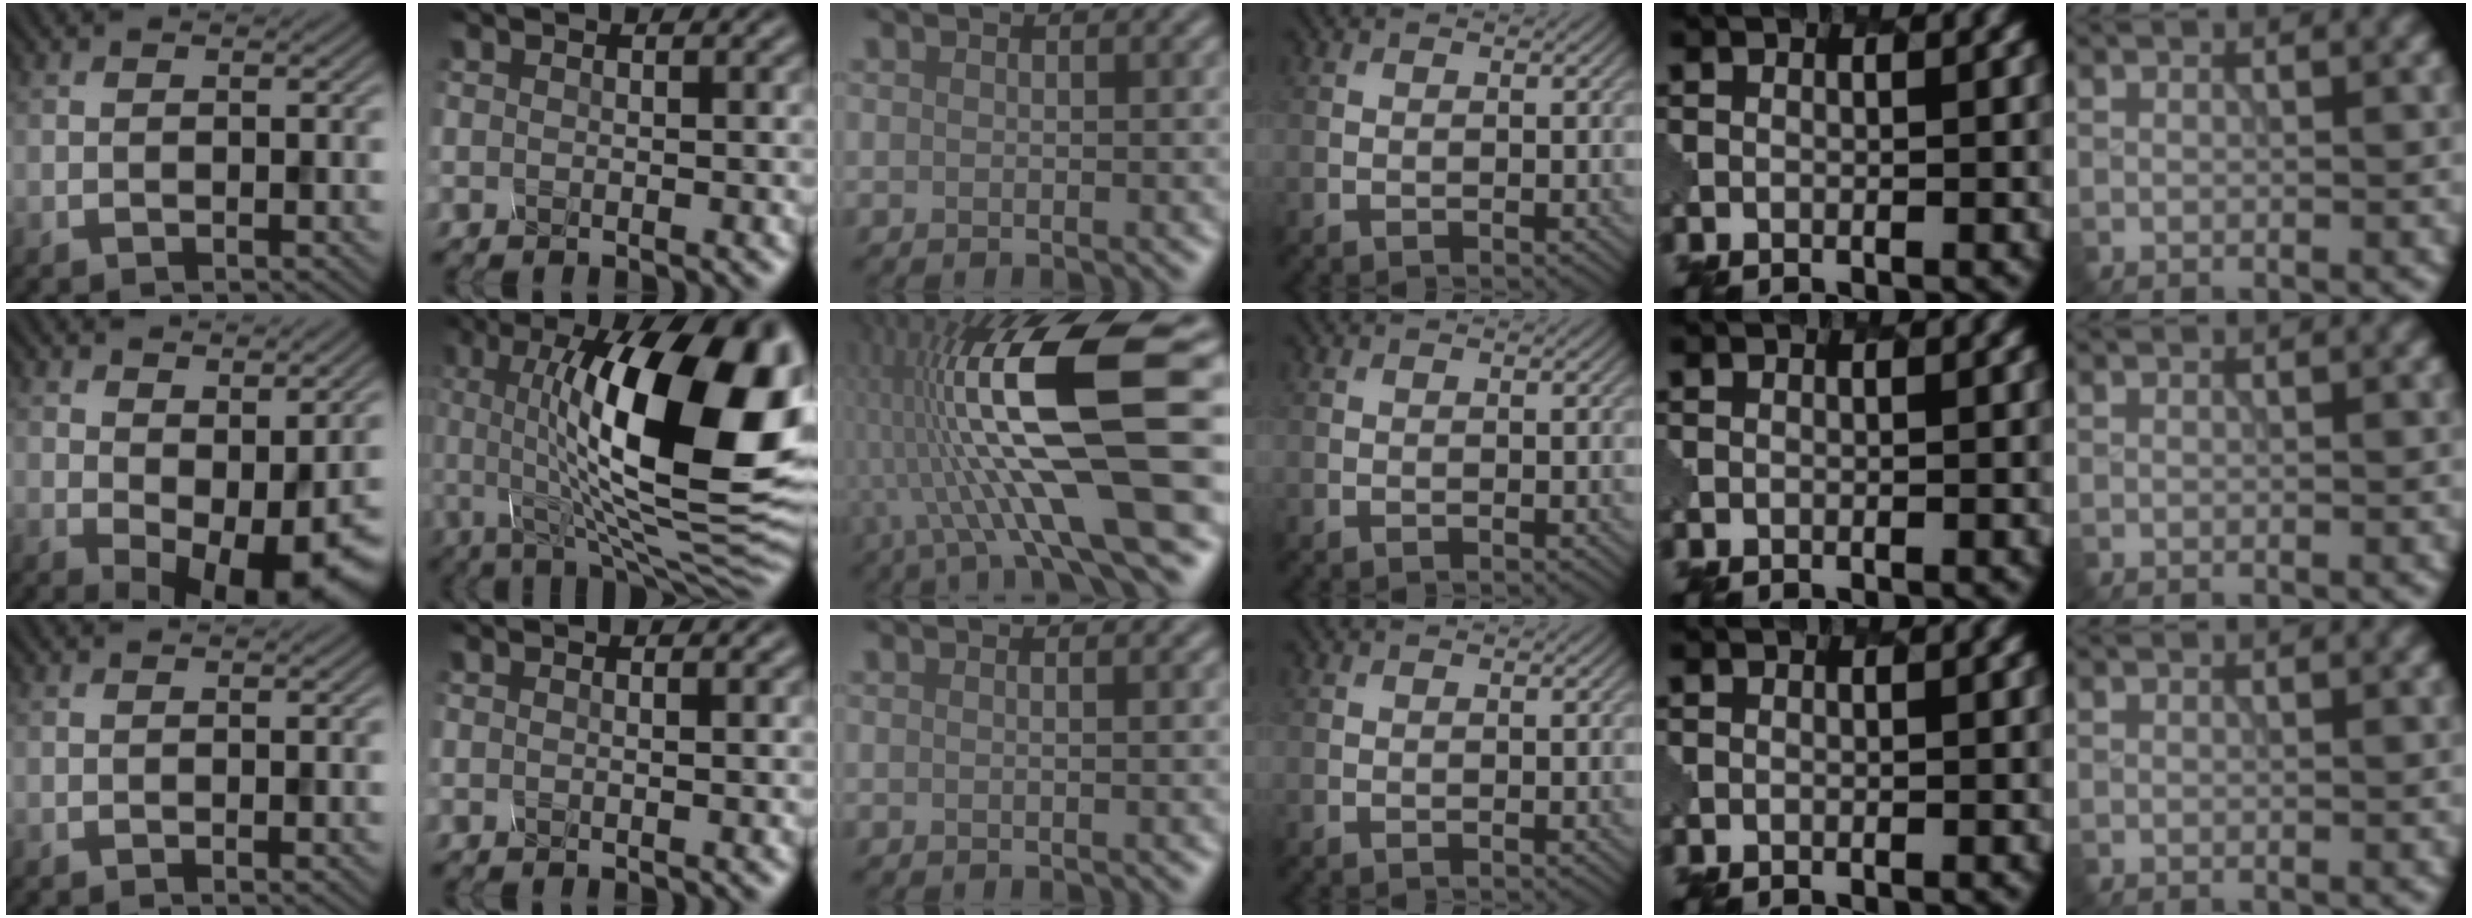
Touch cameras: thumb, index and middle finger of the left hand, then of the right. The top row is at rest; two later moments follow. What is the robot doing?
{"motion": "pour", "object": "mug"}